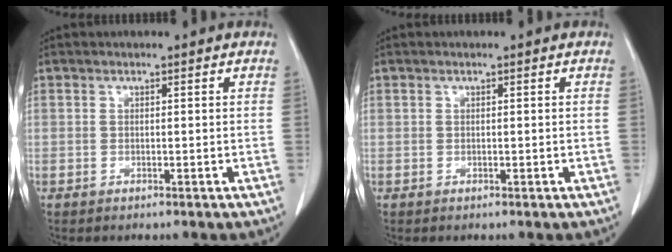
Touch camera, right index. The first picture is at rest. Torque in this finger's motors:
{"motor_torque": [-0.12, 0.08, -0.02, 0.00]}